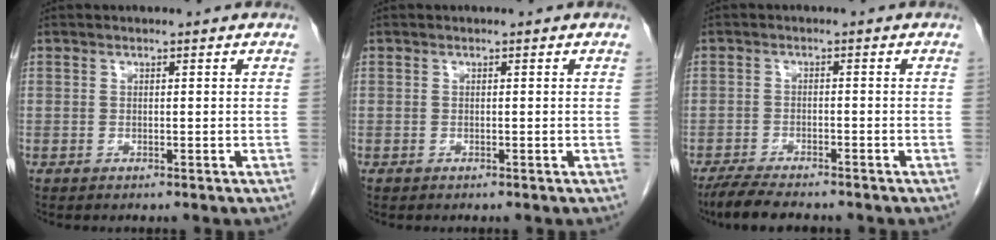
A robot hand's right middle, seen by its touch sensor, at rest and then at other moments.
{"total": 0.0}
{"total": 6.5, "force": [-5.6, 1.1, 3.1], "torque": [-0.058, -0.018, -0.095]}